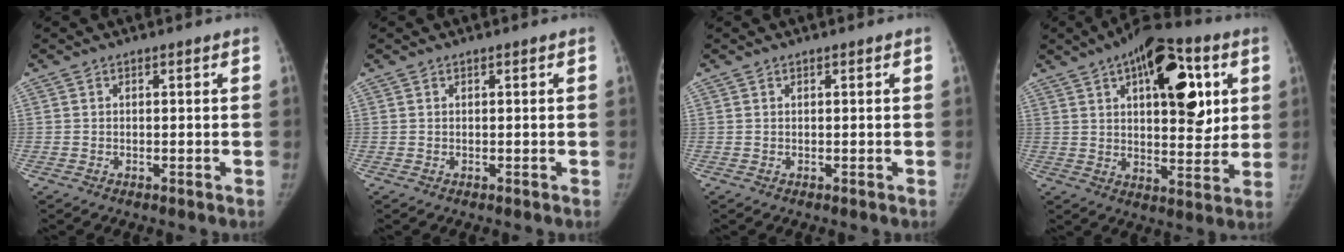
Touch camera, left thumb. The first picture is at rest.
{"total": 0.0}
{"total": 0.0}
{"total": 20.6, "force": [7.2, 9.8, 16.6], "torque": [-0.194, -0.011, 0.104]}